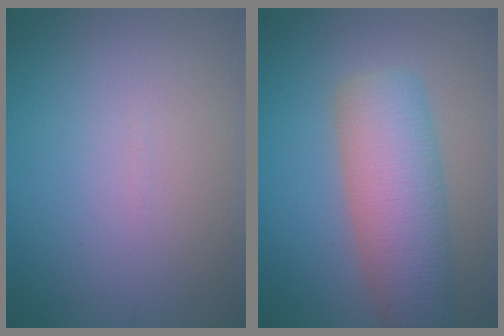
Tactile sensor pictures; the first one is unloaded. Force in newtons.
{"total": 7.1, "press": 7.1, "slide": 0.4}